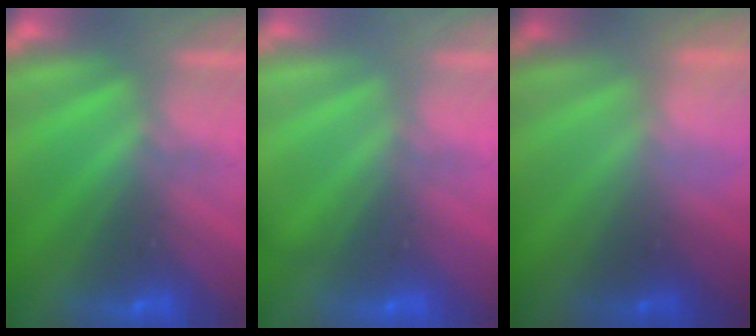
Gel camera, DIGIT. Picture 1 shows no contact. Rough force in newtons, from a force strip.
{"total": 2.1}
{"total": 2.4}